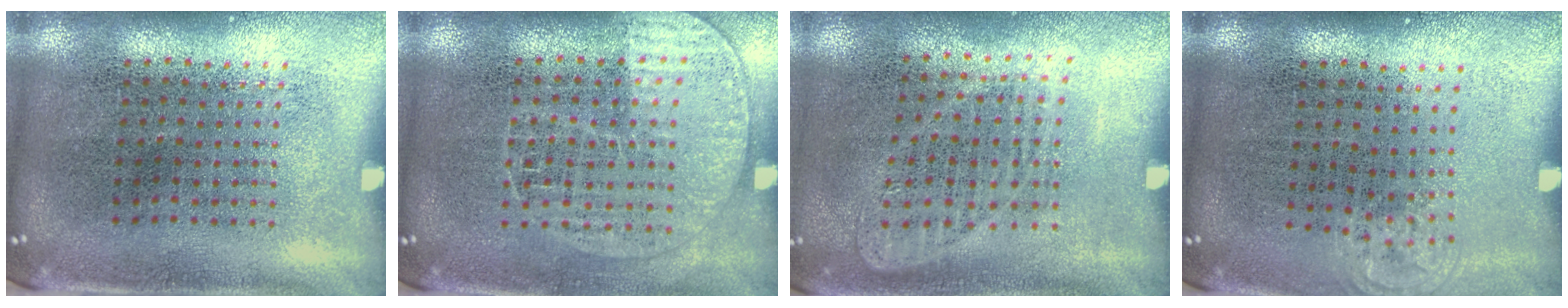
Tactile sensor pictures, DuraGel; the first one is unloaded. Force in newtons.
{"total": 1.4, "press": 1.3, "slide": 0.5}
{"total": 1.0, "press": 0.9, "slide": 0.4}
{"total": 0.6, "press": 0.5, "slide": 0.3}